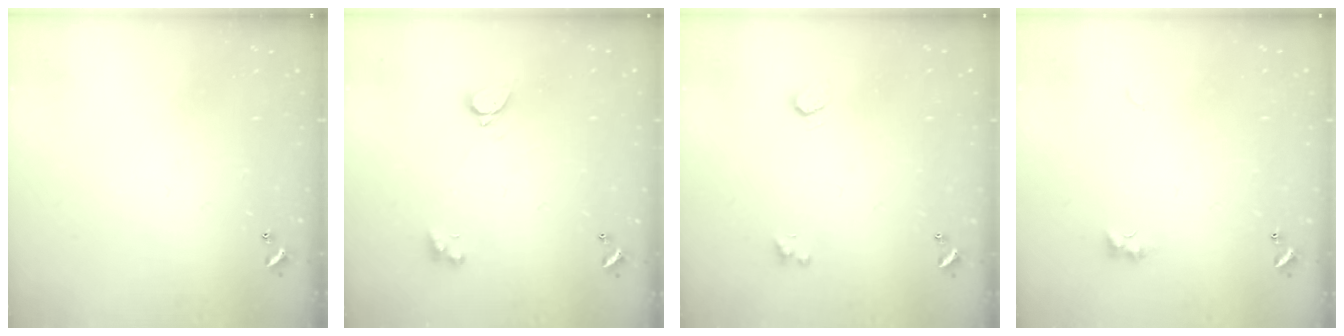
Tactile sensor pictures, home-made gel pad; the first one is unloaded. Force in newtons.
{"total": 2.3, "press": 2.2, "slide": 0.7}
{"total": 0.9, "press": 0.8, "slide": 0.4}
{"total": 1.4, "press": 1.3, "slide": 0.5}